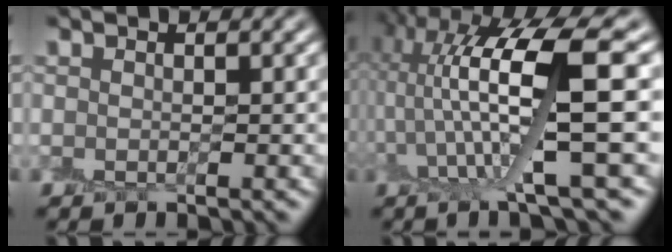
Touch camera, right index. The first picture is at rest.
{"total": 12.0, "force": [2.6, 2.4, 11.5], "torque": [-0.203, 0.014, 0.056]}